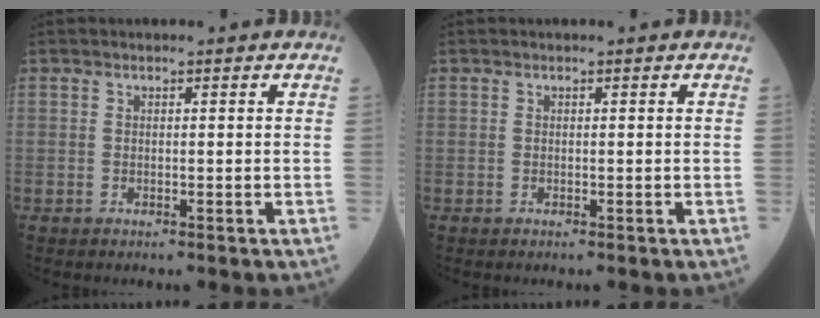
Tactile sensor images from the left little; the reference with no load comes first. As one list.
[{"total": 0.0}]